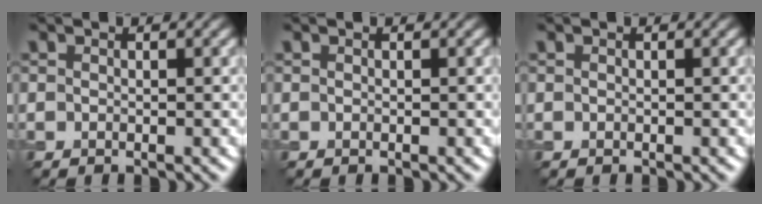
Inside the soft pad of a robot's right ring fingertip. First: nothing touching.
{"total": 0.0}
{"total": 0.0}